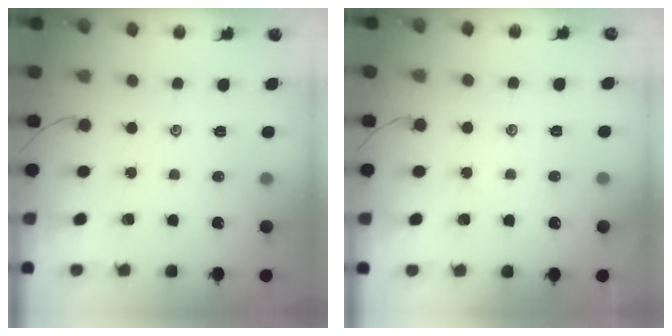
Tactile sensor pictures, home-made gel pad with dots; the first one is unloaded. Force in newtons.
{"total": 1.7, "press": 1.6, "slide": 0.4}